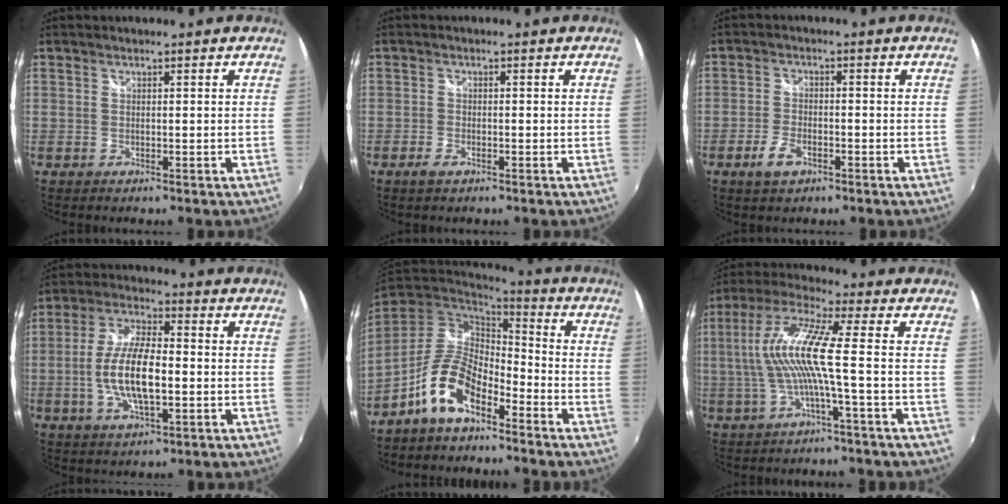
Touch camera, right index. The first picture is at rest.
{"total": 2.0, "force": [-1.4, 0.9, 1.2], "torque": [-0.028, -0.002, -0.026]}
{"total": 4.7, "force": [-2.6, 2.5, 3.0], "torque": [-0.072, -0.002, -0.049]}
{"total": 12.2, "force": [-1.9, 4.3, 11.2], "torque": [-0.228, 0.003, -0.036]}
{"total": 11.6, "force": [-6.9, 5.3, 7.7], "torque": [-0.159, 0.011, -0.130]}
{"total": 11.1, "force": [-1.3, -0.3, 11.0], "torque": [-0.215, 0.005, -0.023]}